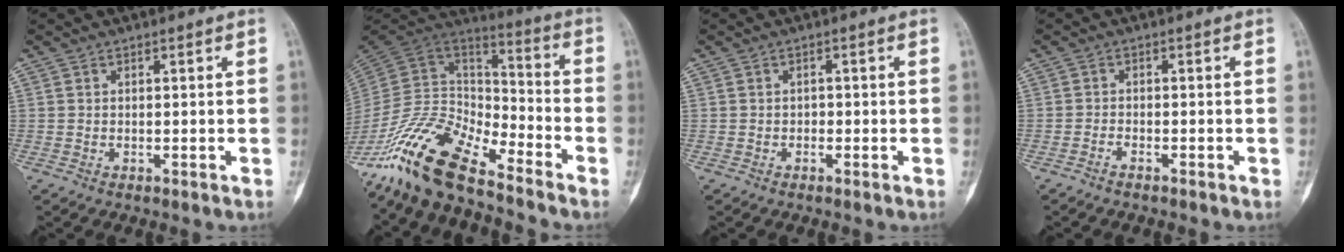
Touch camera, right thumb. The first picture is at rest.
{"total": 17.3, "force": [-13.7, 5.7, 8.9], "torque": [-0.157, 0.087, -0.268]}
{"total": 0.8, "force": [-0.5, 0.6, 0.3], "torque": [0.002, 0.003, -0.014]}
{"total": 1.1, "force": [-1.0, 0.3, 0.4], "torque": [-0.013, 0.007, -0.018]}